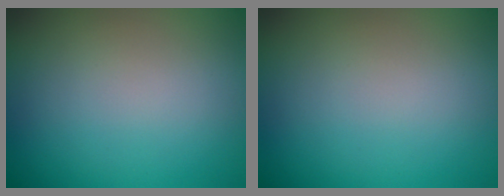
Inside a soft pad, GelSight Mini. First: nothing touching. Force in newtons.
{"total": 0.0}